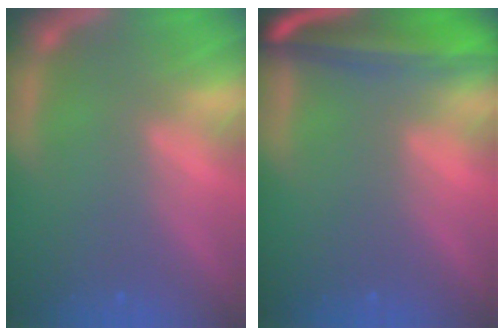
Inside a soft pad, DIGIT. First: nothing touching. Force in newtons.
{"total": 9.0}